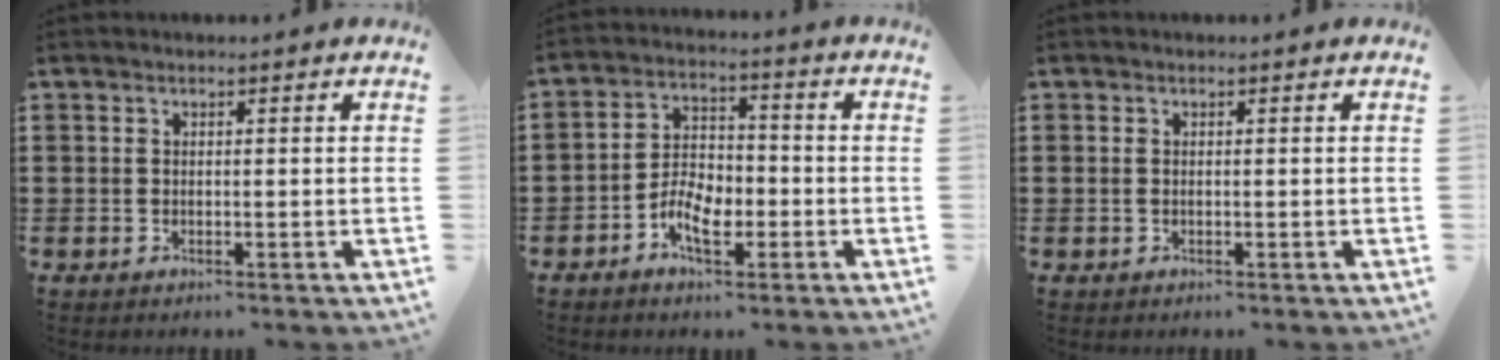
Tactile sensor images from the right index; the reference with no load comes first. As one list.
[{"total": 6.0, "force": [-2.9, 3.4, 4.1], "torque": [-0.085, 0.009, -0.056]}, {"total": 0.5, "force": [0.0, 0.2, 0.5], "torque": [-0.011, 0.000, -0.001]}]